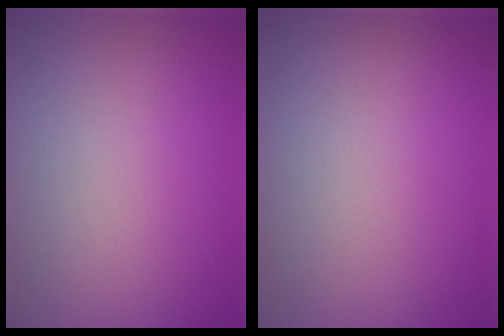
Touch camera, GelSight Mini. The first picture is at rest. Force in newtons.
{"total": 0.0}